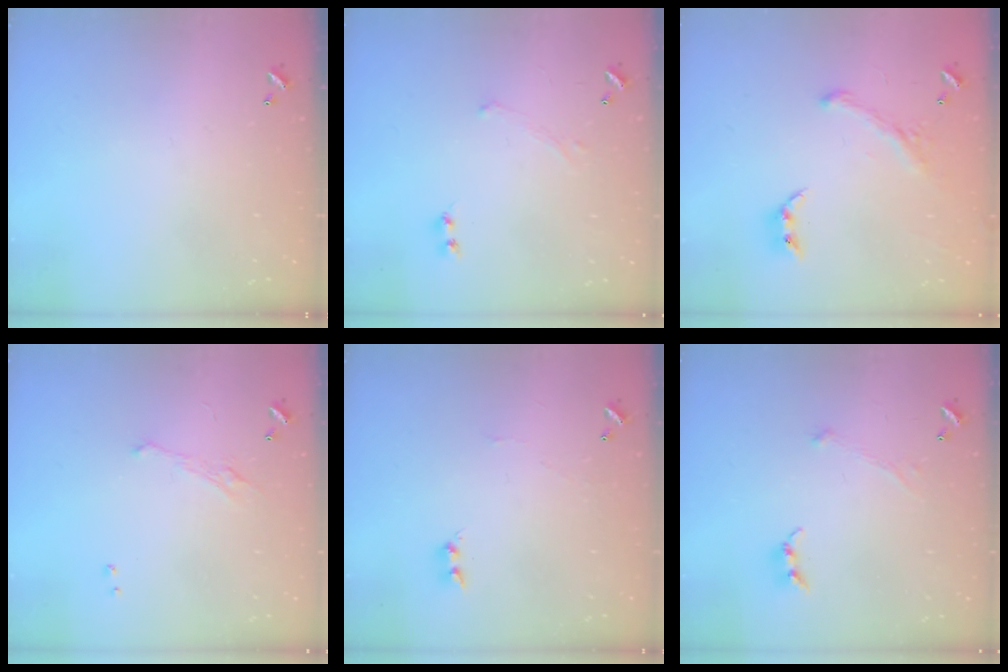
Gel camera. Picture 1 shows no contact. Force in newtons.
{"total": 0.7, "press": 0.7, "slide": 0.3}
{"total": 1.6, "press": 1.1, "slide": 1.2}
{"total": 2.0, "press": 1.9, "slide": 0.7}
{"total": 4.2, "press": 4.2, "slide": 0.5}
{"total": 0.0}